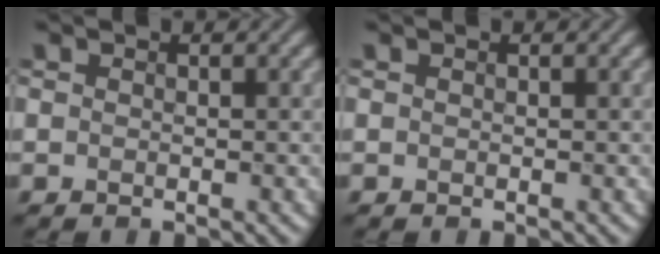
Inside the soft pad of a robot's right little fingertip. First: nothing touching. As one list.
[{"total": 0.0}]